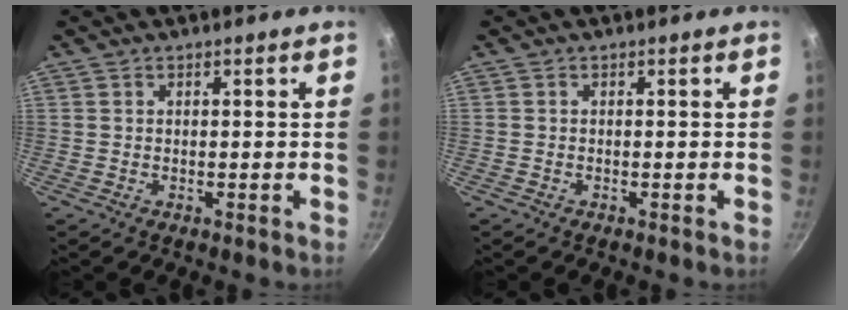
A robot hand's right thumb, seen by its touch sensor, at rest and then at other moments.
{"total": 0.0}